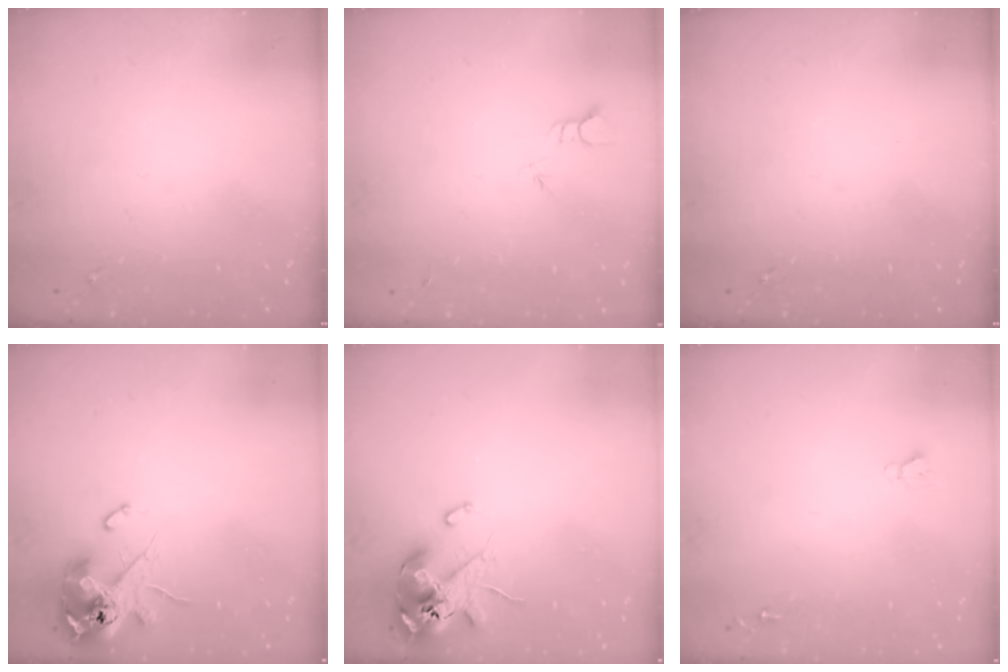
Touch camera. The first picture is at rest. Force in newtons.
{"total": 2.3, "press": 2.3, "slide": 0.1}
{"total": 0.0}
{"total": 12.4, "press": 12.2, "slide": 2.1}
{"total": 12.1, "press": 12.0, "slide": 2.0}
{"total": 2.7, "press": 2.7, "slide": 0.0}